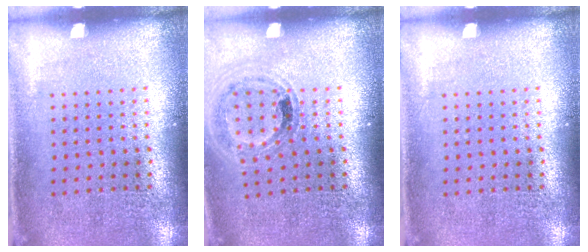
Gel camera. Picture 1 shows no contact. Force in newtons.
{"total": 0.9, "press": 0.9, "slide": 0.1}
{"total": 0.0}